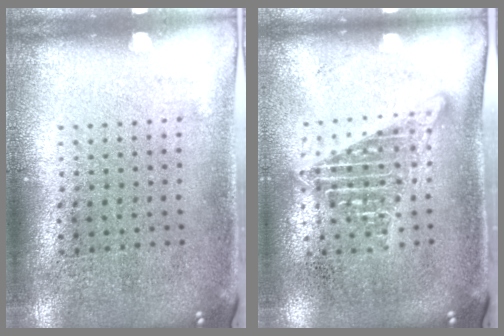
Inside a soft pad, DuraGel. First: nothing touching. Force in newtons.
{"total": 1.6, "press": 1.3, "slide": 0.9}